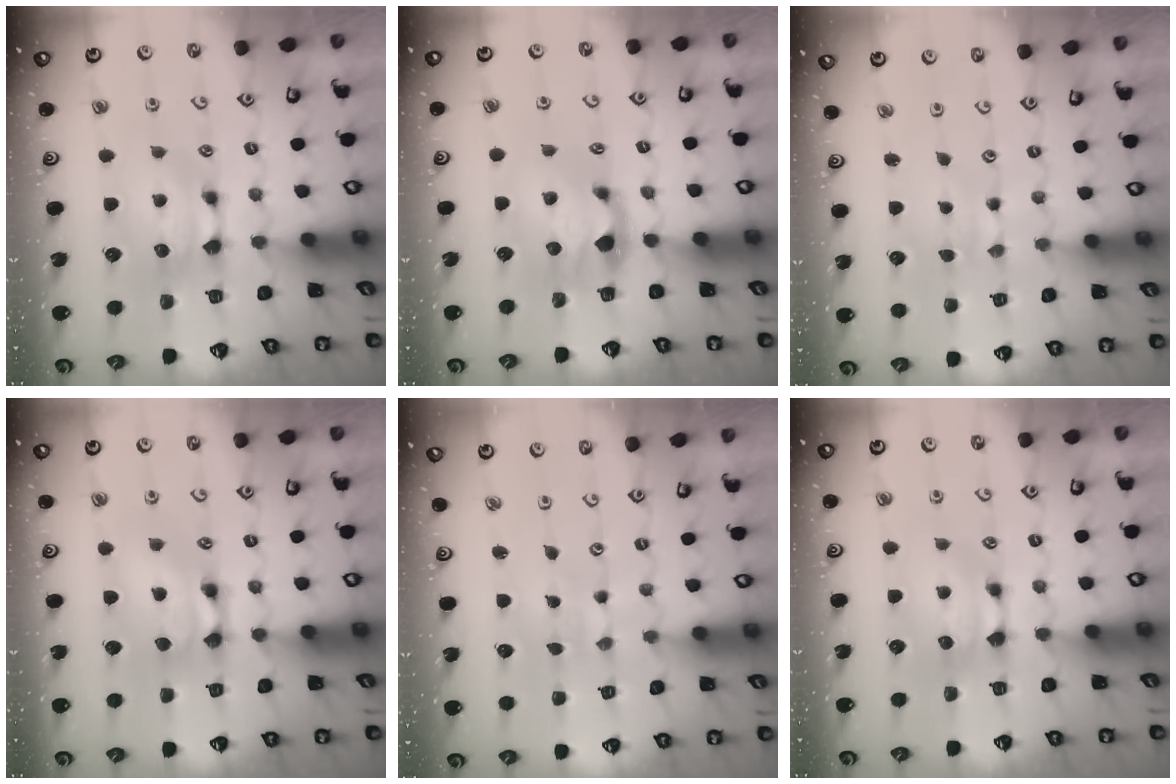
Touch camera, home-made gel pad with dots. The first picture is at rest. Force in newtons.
{"total": 1.2, "press": 0.1, "slide": 1.2}
{"total": 2.9, "press": 2.9, "slide": 0.4}
{"total": 2.5, "press": 2.5, "slide": 0.2}
{"total": 5.0, "press": 5.0, "slide": 0.2}
{"total": 0.0}